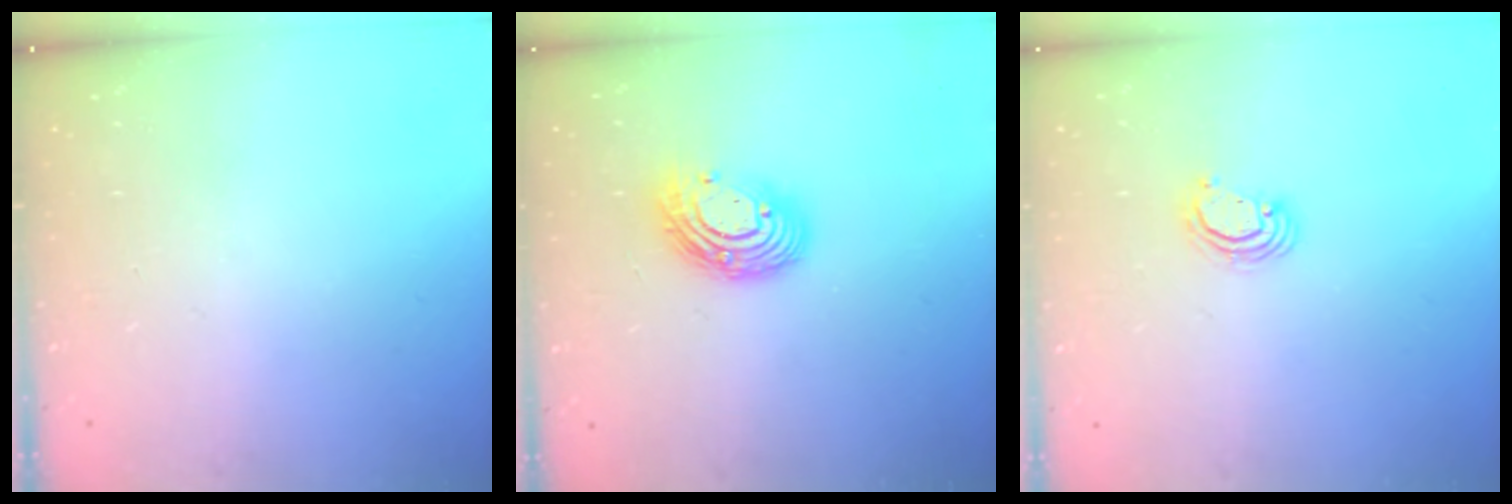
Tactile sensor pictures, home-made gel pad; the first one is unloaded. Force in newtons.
{"total": 11.5, "press": 11.5, "slide": 0.2}
{"total": 3.0, "press": 3.0, "slide": 0.3}